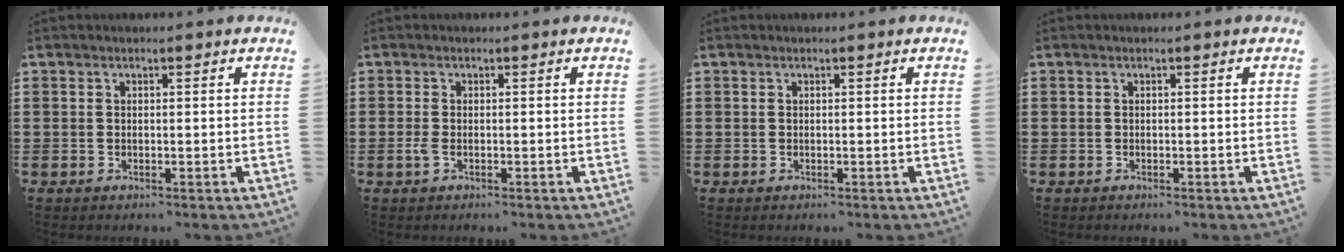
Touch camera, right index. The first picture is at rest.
{"total": 1.2, "force": [-0.4, 0.4, 1.1], "torque": [-0.028, -0.006, -0.009]}
{"total": 0.0}
{"total": 0.0}